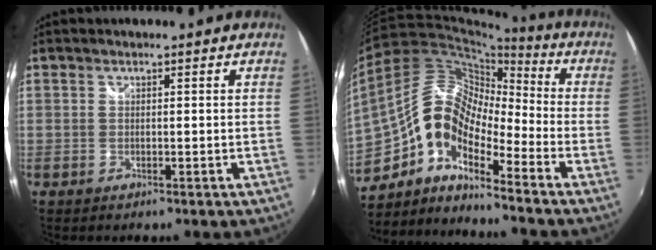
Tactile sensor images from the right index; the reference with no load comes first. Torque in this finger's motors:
{"motor_torque": [1.51, -0.63, 0.83, 0.13]}